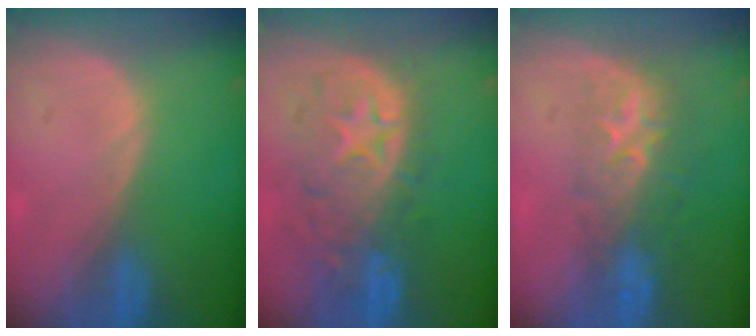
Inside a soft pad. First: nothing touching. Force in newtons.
{"total": 11.1, "press": 9.8, "slide": 5.1}
{"total": 8.2, "press": 7.4, "slide": 3.7}